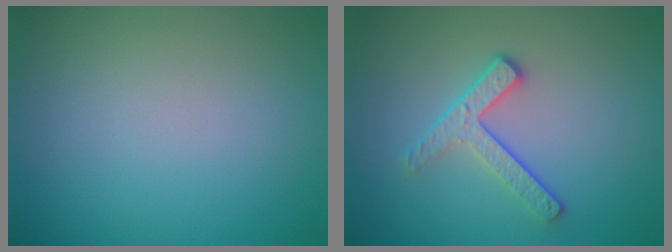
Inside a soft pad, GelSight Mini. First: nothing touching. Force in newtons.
{"total": 3.1, "press": 2.5, "slide": 1.8}